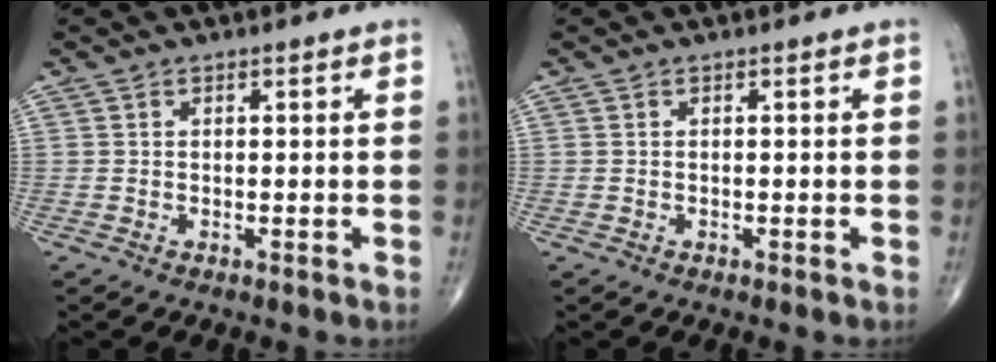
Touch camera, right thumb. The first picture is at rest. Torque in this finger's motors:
{"motor_torque": [0.71, -0.02, -0.09, -0.54, 0.09]}